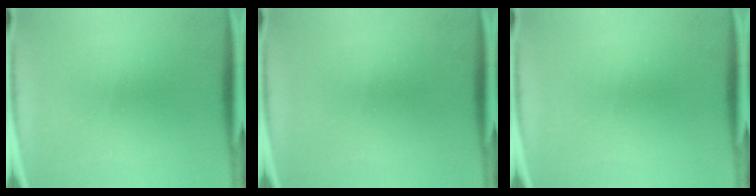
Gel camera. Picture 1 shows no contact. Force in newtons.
{"total": 0.0}
{"total": 0.0}